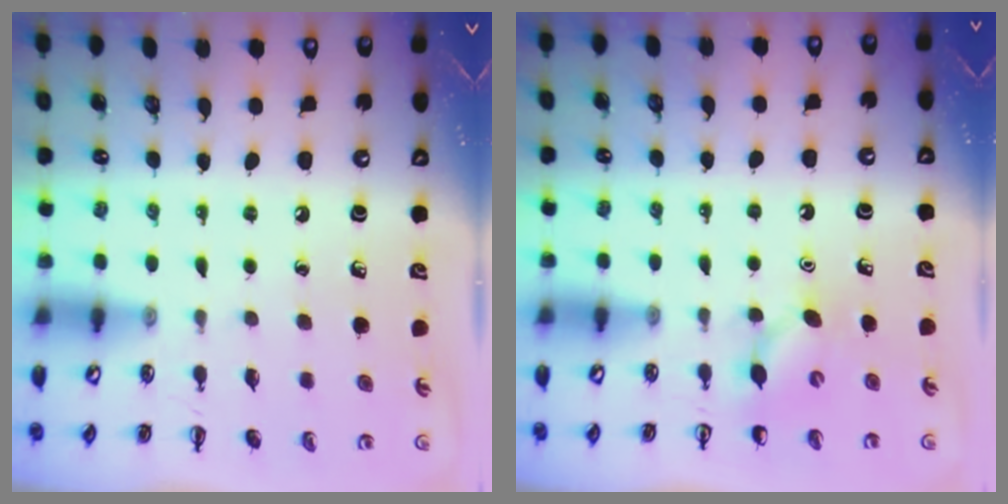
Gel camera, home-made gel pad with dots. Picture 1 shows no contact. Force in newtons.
{"total": 4.6, "press": 4.3, "slide": 1.5}